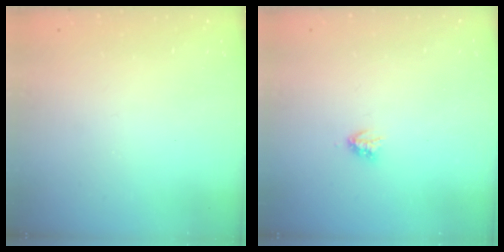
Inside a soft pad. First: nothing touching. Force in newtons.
{"total": 2.9, "press": 2.9, "slide": 0.5}